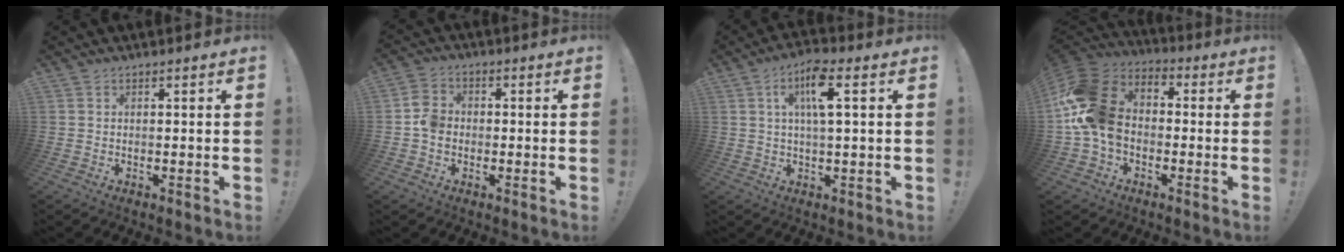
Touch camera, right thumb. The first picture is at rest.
{"total": 6.0, "force": [-1.6, 4.9, 3.0], "torque": [-0.038, 0.022, -0.025]}
{"total": 9.6, "force": [3.1, 2.3, 8.8], "torque": [-0.141, 0.001, 0.048]}
{"total": 18.2, "force": [-1.1, 13.1, 12.6], "torque": [-0.241, 0.022, -0.013]}